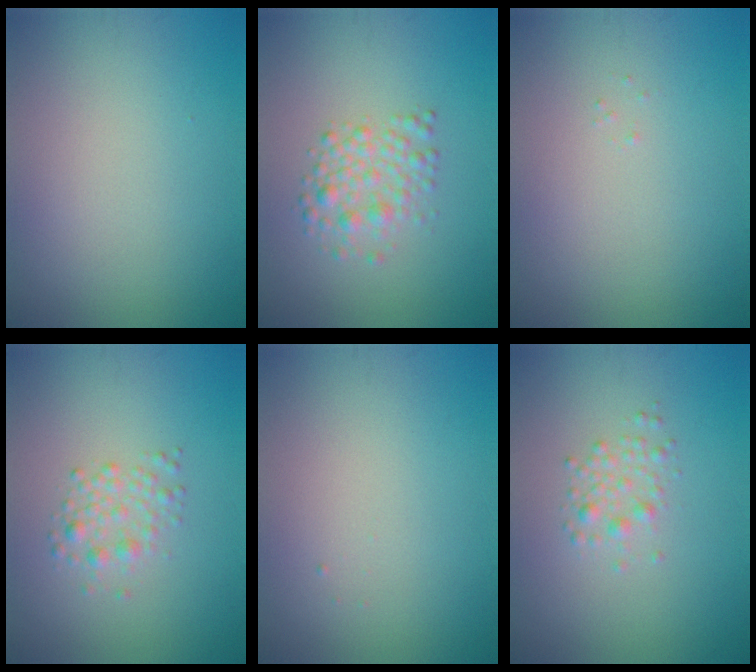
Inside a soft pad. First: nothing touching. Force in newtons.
{"total": 2.5, "press": 2.5, "slide": 0.0}
{"total": 0.0}
{"total": 1.8, "press": 1.8, "slide": 0.0}
{"total": 0.0}
{"total": 1.5, "press": 1.5, "slide": 0.0}